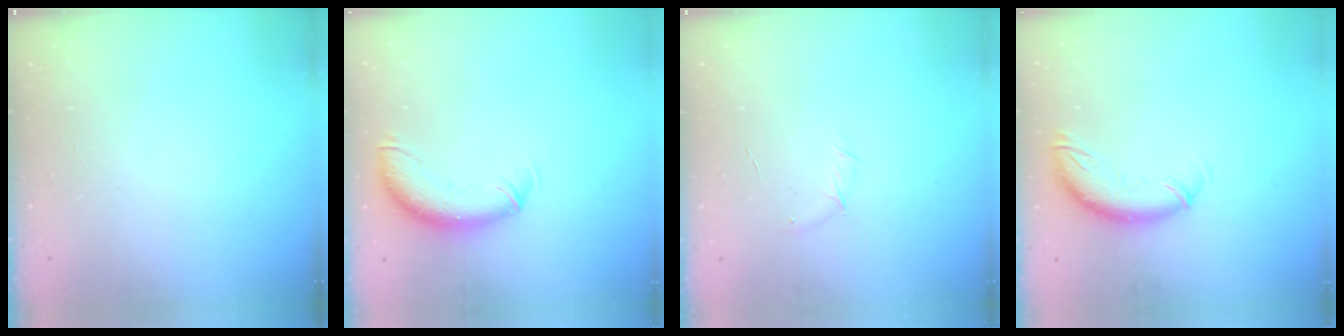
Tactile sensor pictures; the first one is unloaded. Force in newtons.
{"total": 11.1, "press": 10.9, "slide": 2.0}
{"total": 6.1, "press": 5.8, "slide": 1.7}
{"total": 10.9, "press": 10.9, "slide": 0.9}